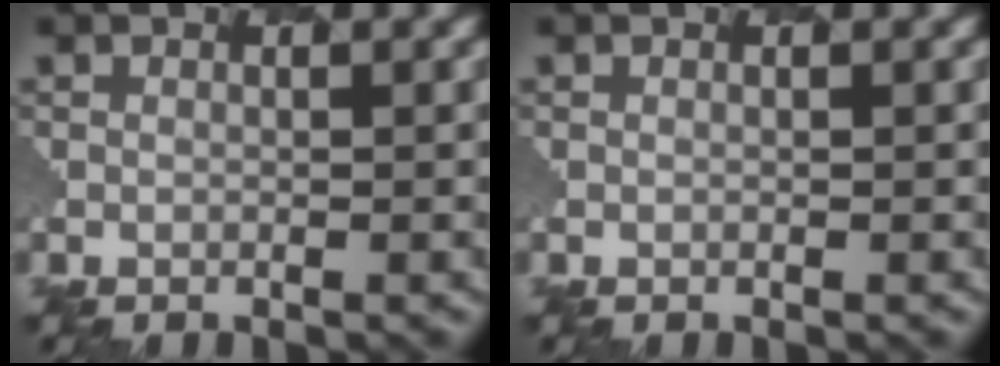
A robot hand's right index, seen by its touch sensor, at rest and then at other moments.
{"total": 0.0}